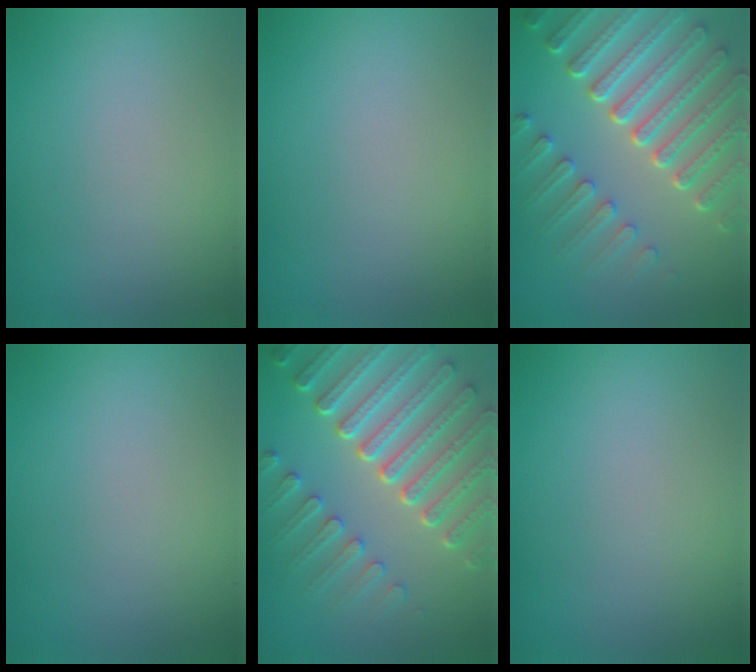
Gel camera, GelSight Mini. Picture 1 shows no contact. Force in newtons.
{"total": 0.0}
{"total": 8.0, "press": 6.1, "slide": 5.2}
{"total": 0.0}
{"total": 8.1, "press": 6.1, "slide": 5.3}
{"total": 0.0}